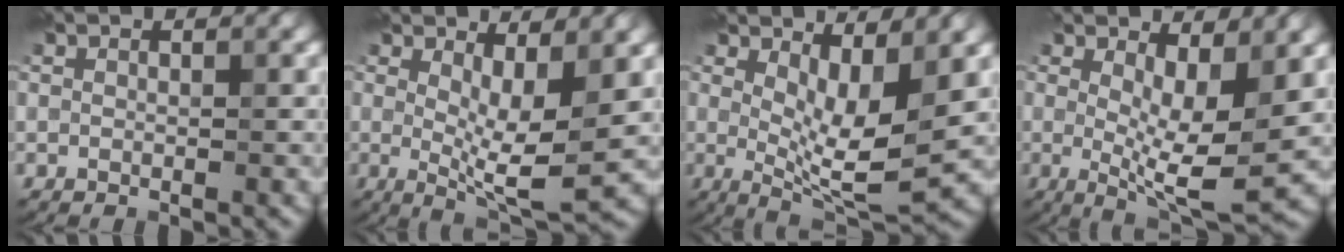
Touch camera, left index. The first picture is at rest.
{"total": 6.1, "force": [0.7, 1.6, 5.9], "torque": [-0.094, -0.018, 0.017]}
{"total": 6.6, "force": [1.4, 2.1, 6.1], "torque": [-0.101, -0.019, 0.029]}
{"total": 7.1, "force": [0.8, 2.1, 6.7], "torque": [-0.109, -0.016, 0.017]}